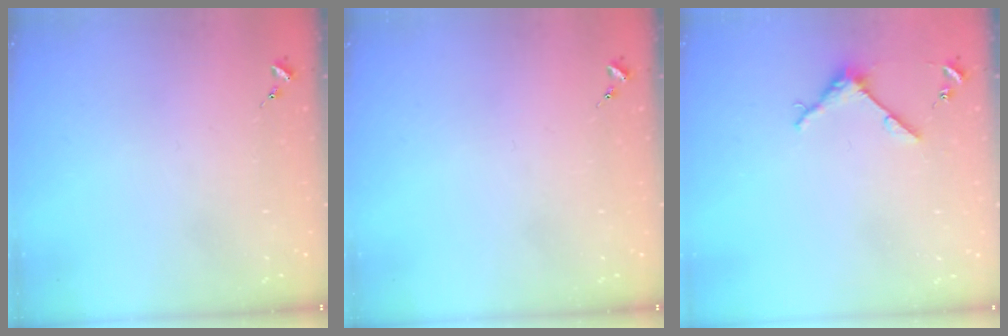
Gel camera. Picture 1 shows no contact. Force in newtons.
{"total": 0.0}
{"total": 4.0, "press": 4.0, "slide": 0.4}